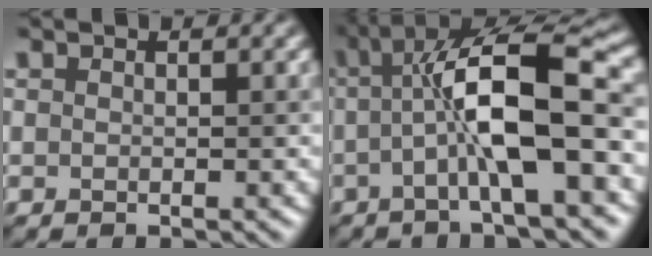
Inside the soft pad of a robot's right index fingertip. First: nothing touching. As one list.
[{"total": 9.3, "force": [-0.6, 2.0, 9.1], "torque": [-0.147, 0.016, -0.011]}]